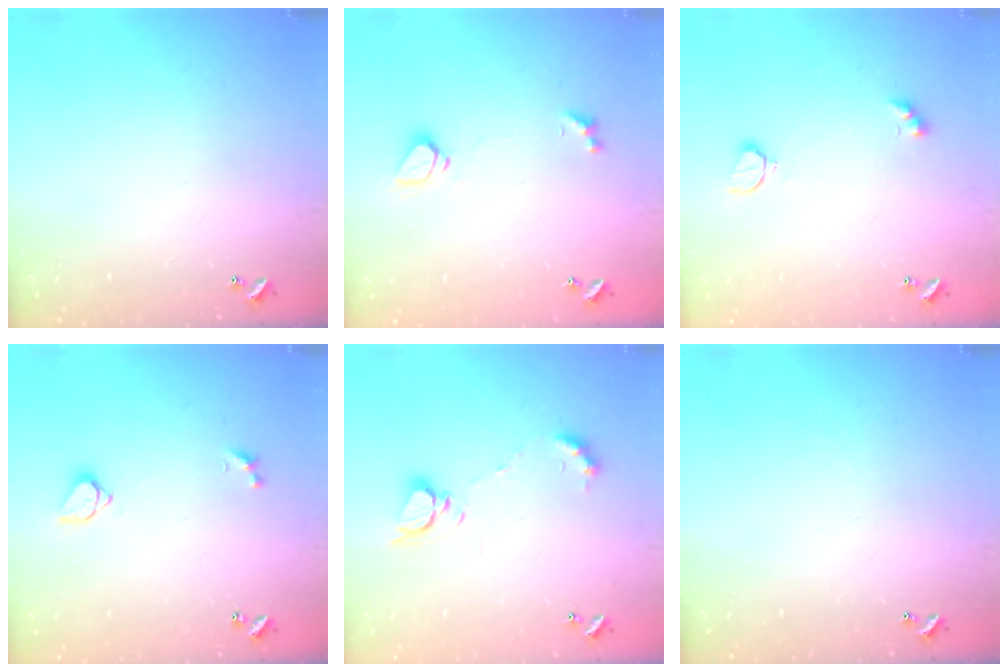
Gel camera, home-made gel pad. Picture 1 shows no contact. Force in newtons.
{"total": 2.4, "press": 2.3, "slide": 0.3}
{"total": 3.1, "press": 3.0, "slide": 0.6}
{"total": 1.5, "press": 1.5, "slide": 0.4}
{"total": 6.8, "press": 6.8, "slide": 0.8}
{"total": 0.0}